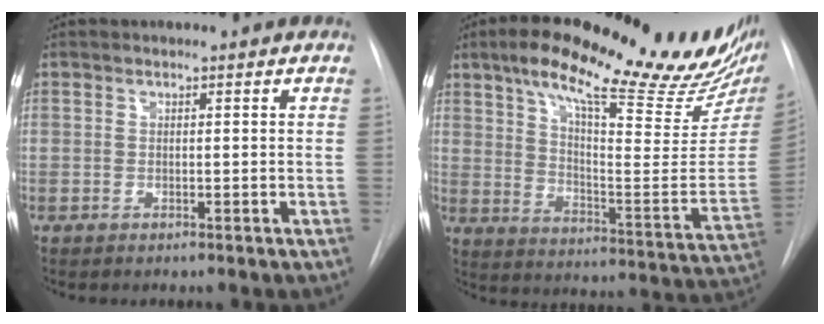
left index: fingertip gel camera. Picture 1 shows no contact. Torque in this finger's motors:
{"motor_torque": [0.05, -0.69, 0.51, 0.12]}